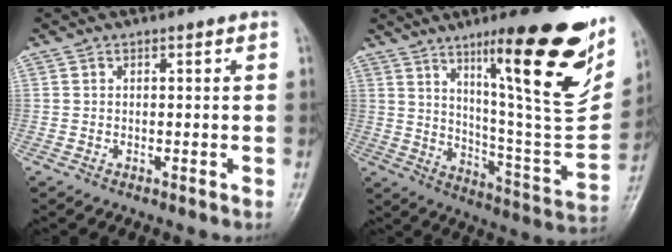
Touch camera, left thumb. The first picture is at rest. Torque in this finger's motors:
{"motor_torque": [2.53, 0.81, 1.65, -1.11, 0.48]}